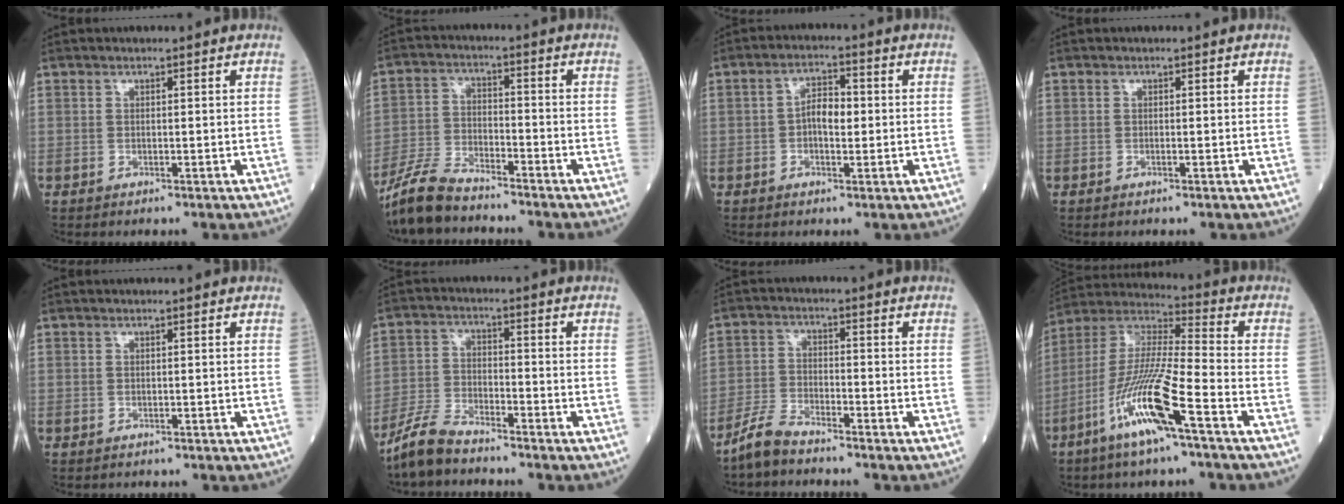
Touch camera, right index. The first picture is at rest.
{"total": 8.5, "force": [-7.6, 1.6, 3.5], "torque": [-0.080, -0.019, -0.145]}
{"total": 4.3, "force": [-0.3, 2.0, 3.7], "torque": [-0.065, 0.011, -0.007]}
{"total": 0.0}
{"total": 0.0}
{"total": 6.3, "force": [-5.7, 1.1, 2.4], "torque": [-0.056, -0.015, -0.114]}
{"total": 4.8, "force": [-4.4, 0.7, 1.8], "torque": [-0.041, -0.011, -0.090]}
{"total": 14.7, "force": [-7.2, 0.7, 12.8], "torque": [-0.267, -0.015, -0.143]}